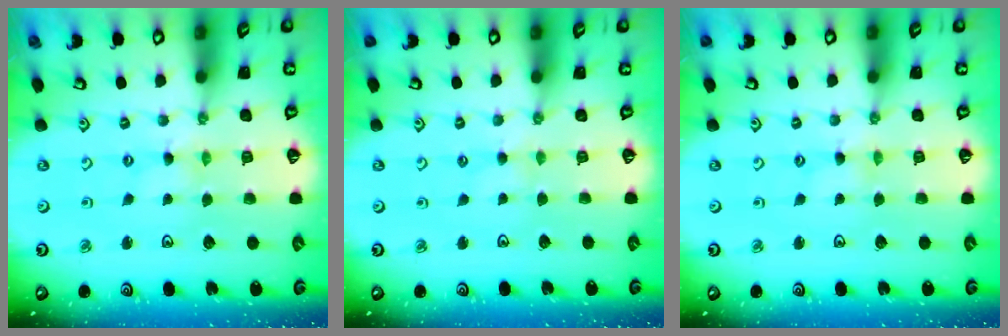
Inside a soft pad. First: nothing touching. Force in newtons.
{"total": 1.5, "press": 1.4, "slide": 0.4}
{"total": 1.1, "press": 1.1, "slide": 0.2}